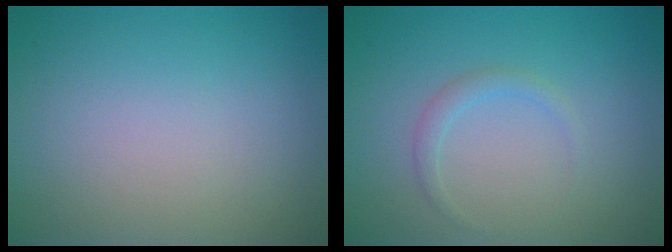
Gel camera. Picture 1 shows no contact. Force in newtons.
{"total": 1.1, "press": 1.1, "slide": 0.1}